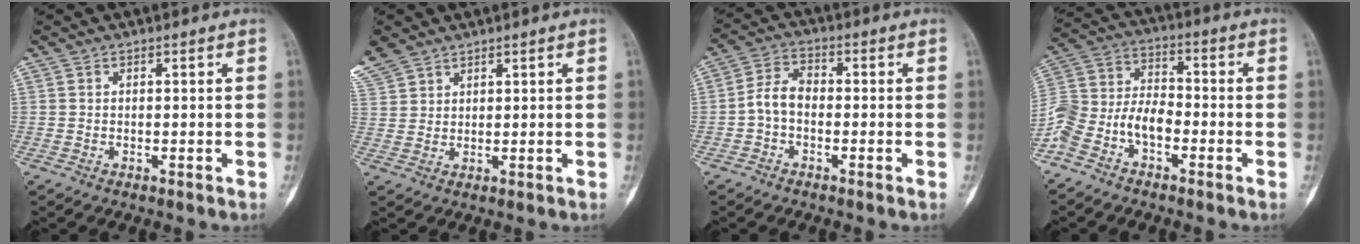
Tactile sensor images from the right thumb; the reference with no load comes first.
{"total": 6.9, "force": [5.1, 4.0, 2.5], "torque": [-0.060, 0.005, 0.113]}
{"total": 5.3, "force": [-1.4, 3.4, 3.8], "torque": [-0.068, 0.023, -0.038]}
{"total": 11.5, "force": [-5.4, 6.9, 7.4], "torque": [-0.157, 0.047, -0.115]}